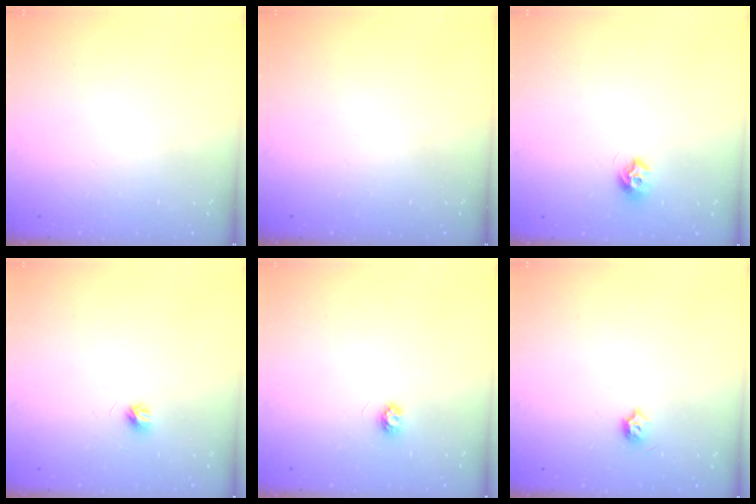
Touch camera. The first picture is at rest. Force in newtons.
{"total": 0.0}
{"total": 6.7, "press": 6.6, "slide": 0.6}
{"total": 3.6, "press": 3.6, "slide": 0.4}
{"total": 3.4, "press": 3.4, "slide": 0.4}
{"total": 3.7, "press": 3.6, "slide": 0.9}